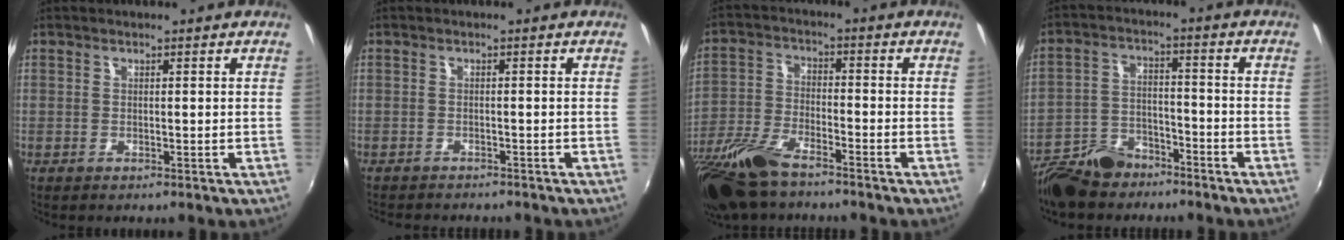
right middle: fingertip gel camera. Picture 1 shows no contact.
{"total": 4.5, "force": [-4.1, 0.9, 1.4], "torque": [-0.038, -0.014, -0.062]}
{"total": 14.6, "force": [-11.1, 4.5, 8.4], "torque": [-0.192, -0.032, -0.218]}
{"total": 12.1, "force": [-9.6, 5.6, 4.8], "torque": [-0.125, 0.001, -0.172]}